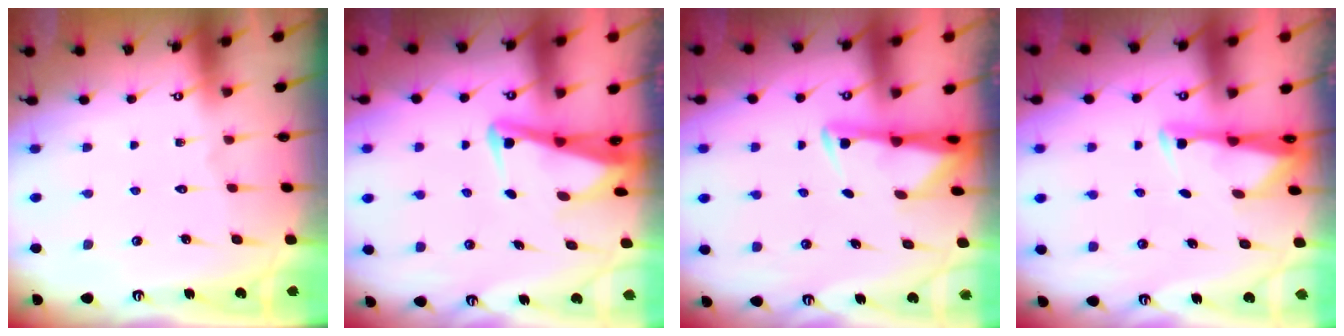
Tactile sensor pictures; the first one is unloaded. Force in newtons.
{"total": 3.8, "press": 3.7, "slide": 1.0}
{"total": 3.1, "press": 3.1, "slide": 0.5}
{"total": 2.7, "press": 2.6, "slide": 0.4}